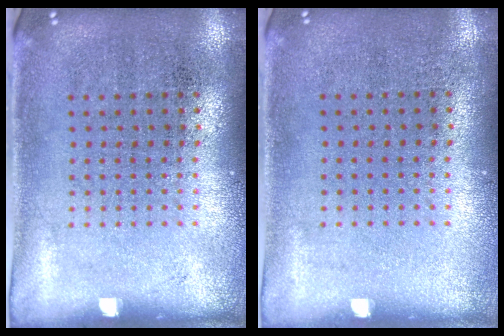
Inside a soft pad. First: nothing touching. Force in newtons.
{"total": 0.0}